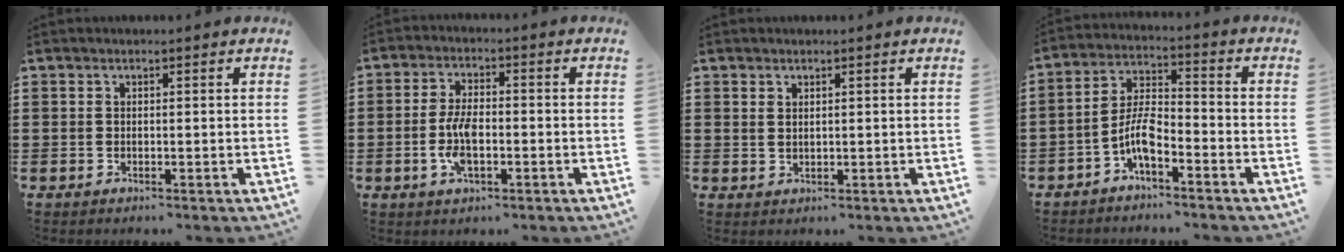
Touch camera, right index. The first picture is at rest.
{"total": 6.1, "force": [-1.4, 2.6, 5.3], "torque": [-0.120, -0.001, -0.032]}
{"total": 1.1, "force": [0.9, 0.5, 0.3], "torque": [-0.007, 0.003, 0.018]}
{"total": 6.2, "force": [-3.6, 2.0, 4.6], "torque": [-0.107, 0.001, -0.074]}